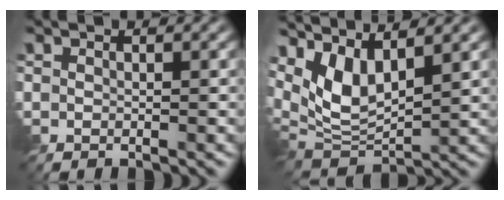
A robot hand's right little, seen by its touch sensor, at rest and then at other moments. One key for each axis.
{"total": 6.6, "fx": 3.2, "fy": 2.8, "fz": 5.0, "tx": -0.109, "ty": -0.008, "tz": 0.061}